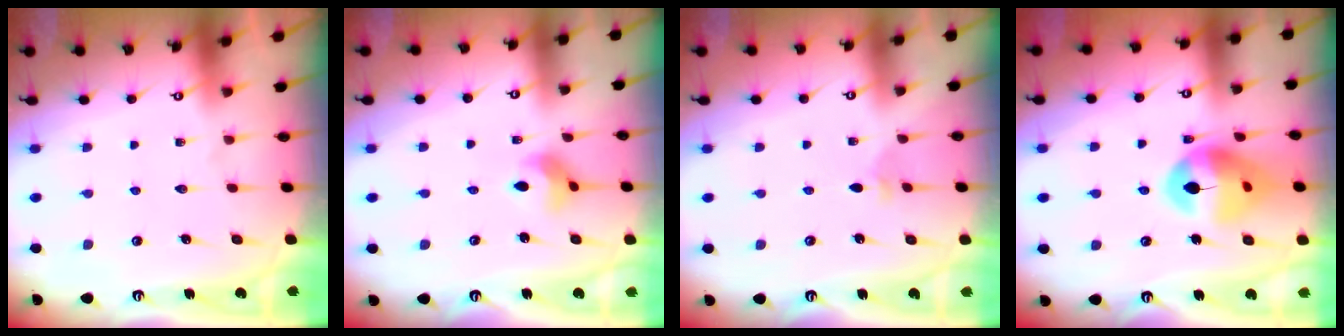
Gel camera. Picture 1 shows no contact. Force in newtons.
{"total": 5.5, "press": 5.5, "slide": 0.7}
{"total": 2.2, "press": 2.2, "slide": 0.6}
{"total": 14.3, "press": 14.2, "slide": 1.7}